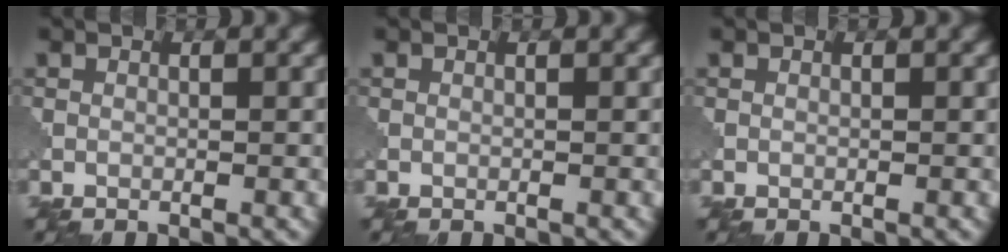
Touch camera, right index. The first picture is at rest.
{"total": 0.0}
{"total": 0.0}